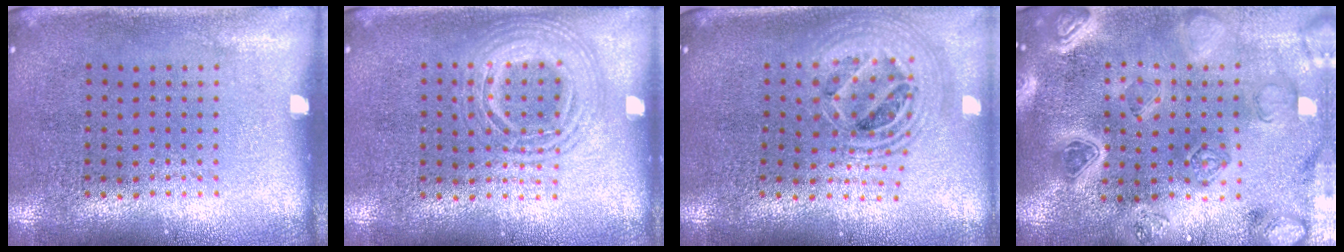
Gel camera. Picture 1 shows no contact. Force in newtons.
{"total": 1.6, "press": 1.6, "slide": 0.2}
{"total": 2.3, "press": 1.7, "slide": 1.5}
{"total": 3.4, "press": 3.3, "slide": 1.0}